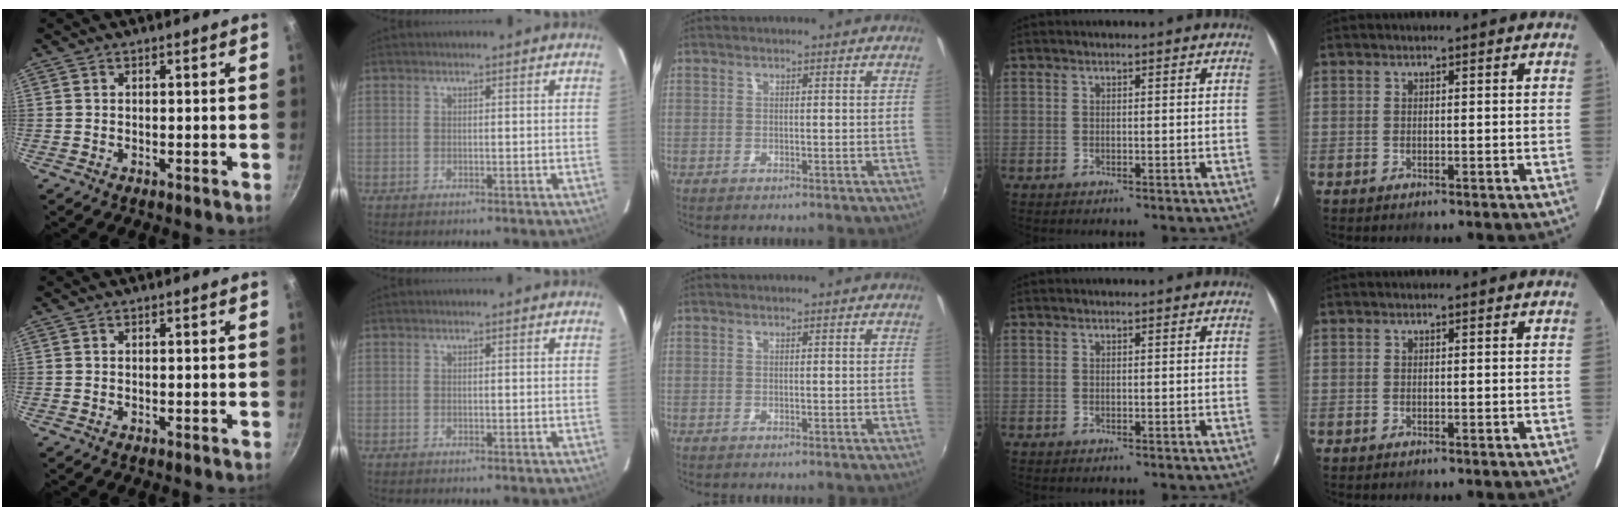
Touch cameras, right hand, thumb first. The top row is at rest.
{}